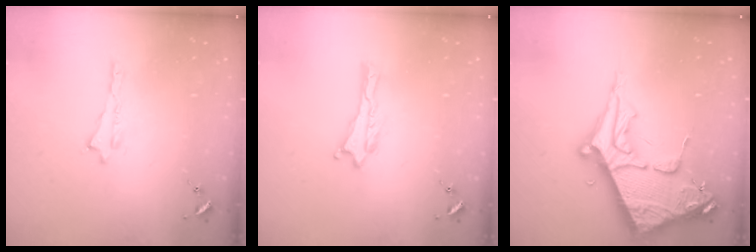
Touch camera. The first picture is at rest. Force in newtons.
{"total": 0.0}
{"total": 11.3, "press": 11.2, "slide": 1.2}